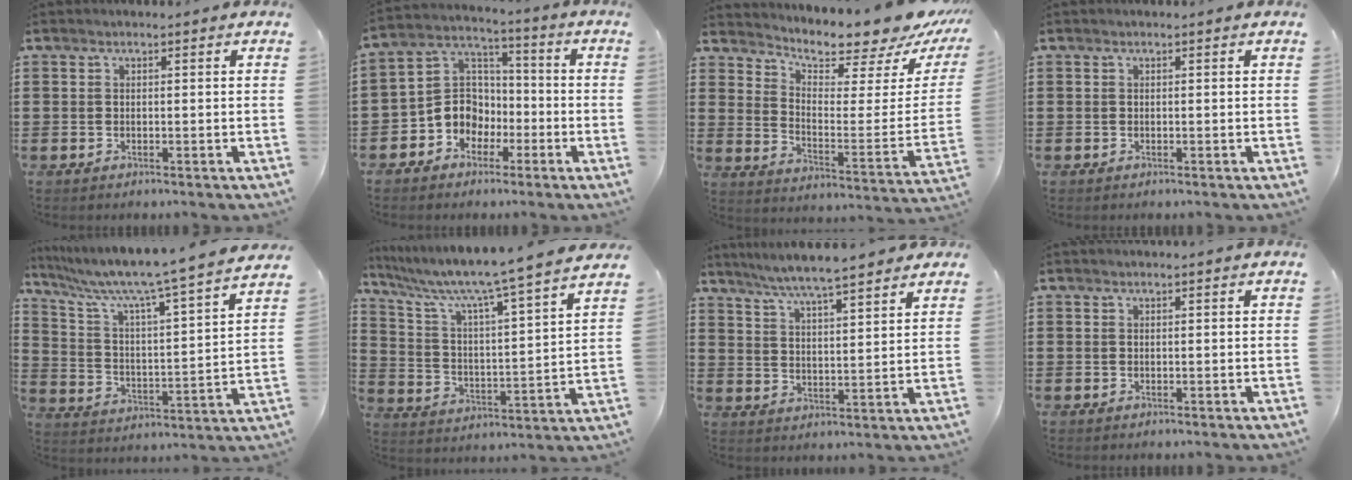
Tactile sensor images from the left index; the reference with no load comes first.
{"total": 7.6, "force": [-3.0, 6.6, 2.1], "torque": [-0.079, 0.006, -0.066]}
{"total": 6.2, "force": [5.7, 1.5, 2.1], "torque": [-0.059, -0.056, 0.092]}
{"total": 0.0}
{"total": 8.0, "force": [6.8, -0.4, 4.0], "torque": [-0.109, -0.061, 0.107]}
{"total": 7.5, "force": [6.5, -0.5, 3.7], "torque": [-0.101, -0.058, 0.100]}
{"total": 5.8, "force": [5.4, -0.2, 2.2], "torque": [-0.065, -0.027, 0.092]}
{"total": 0.0}